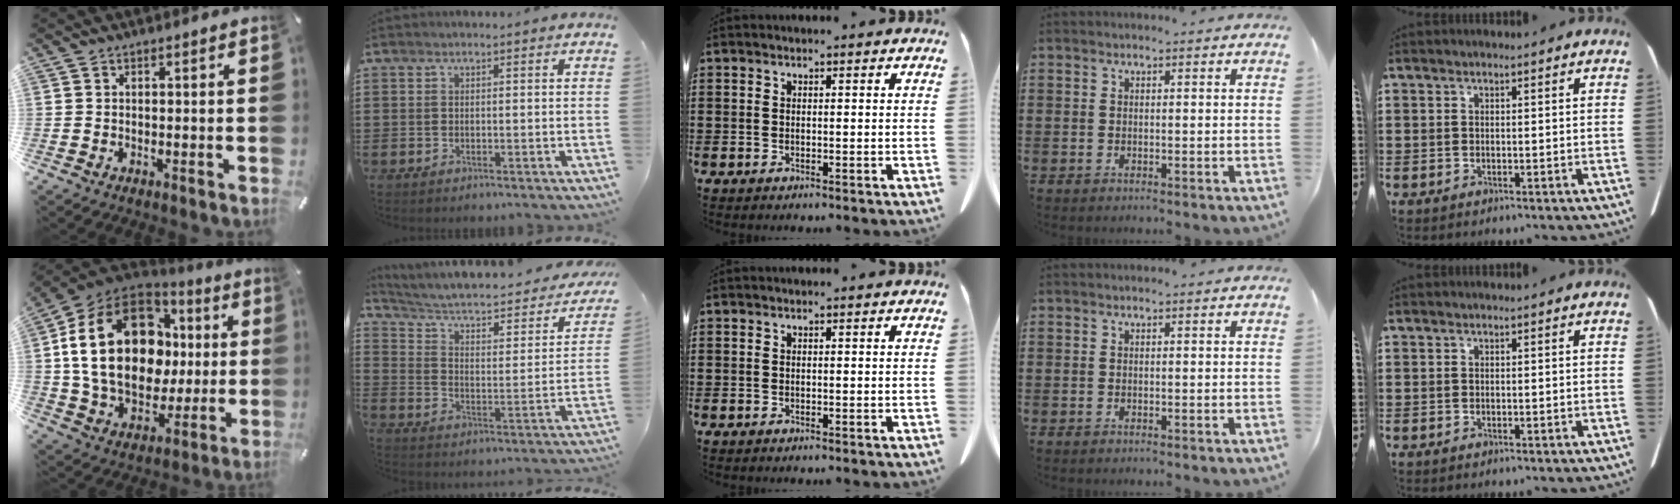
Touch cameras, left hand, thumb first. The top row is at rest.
{"thumb": {"total": 26.5, "force": [4.2, 18.4, 18.6], "torque": [-0.370, -0.001, 0.078]}, "index": {"total": 4.7, "force": [3.3, 1.6, 2.9], "torque": [-0.074, -0.029, 0.047]}}